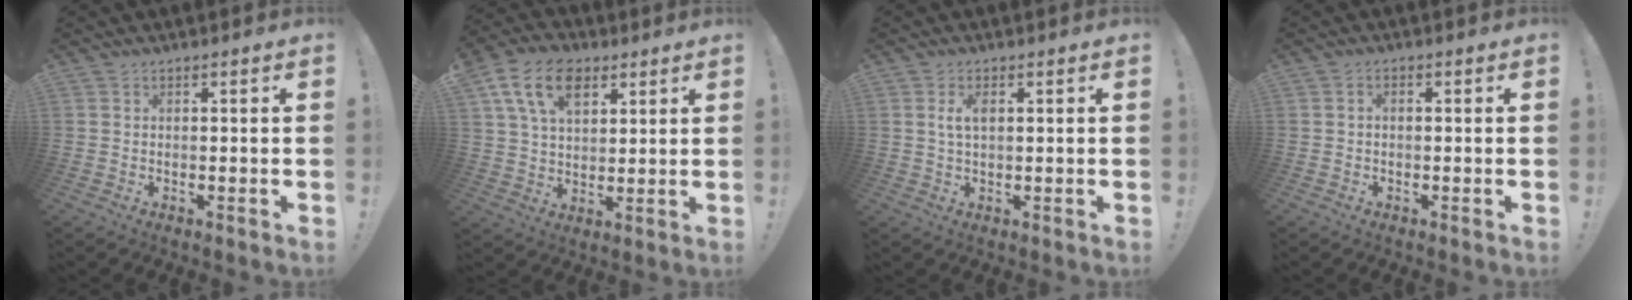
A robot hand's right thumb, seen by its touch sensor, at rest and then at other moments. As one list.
[{"total": 14.6, "force": [6.9, 9.4, 8.9], "torque": [-0.147, -0.012, 0.130]}, {"total": 3.5, "force": [0.9, 1.9, 2.9], "torque": [-0.052, 0.003, 0.012]}, {"total": 1.3, "force": [-0.7, 0.6, 0.9], "torque": [-0.016, 0.004, -0.013]}]